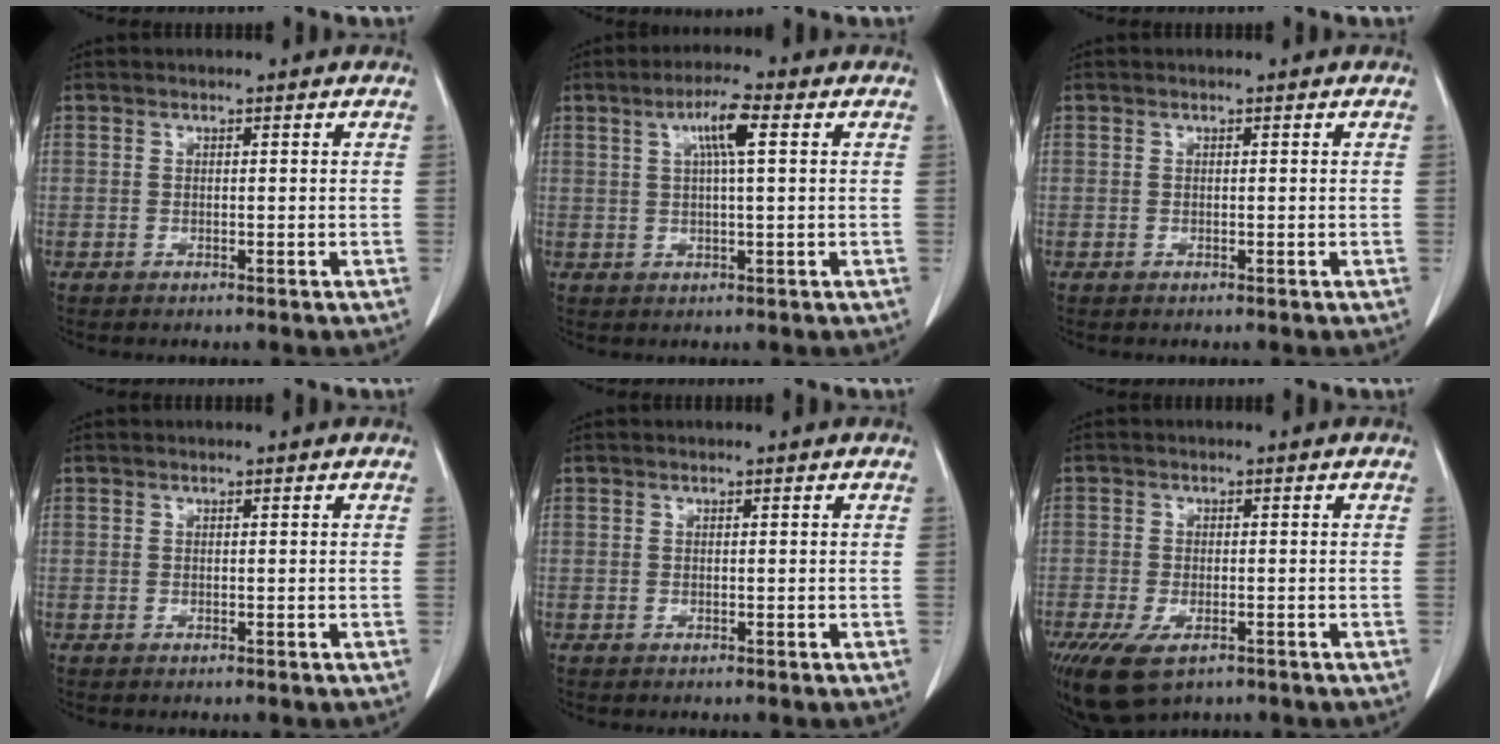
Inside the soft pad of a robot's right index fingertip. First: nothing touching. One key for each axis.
{"total": 6.0, "fx": 2.0, "fy": 0.8, "fz": 5.6, "tx": -0.104, "ty": 0.009, "tz": 0.036}
{"total": 0.0}
{"total": 0.0}
{"total": 0.0}
{"total": 11.6, "fx": -6.5, "fy": 6.1, "fz": 7.5, "tx": -0.176, "ty": -0.019, "tz": -0.101}